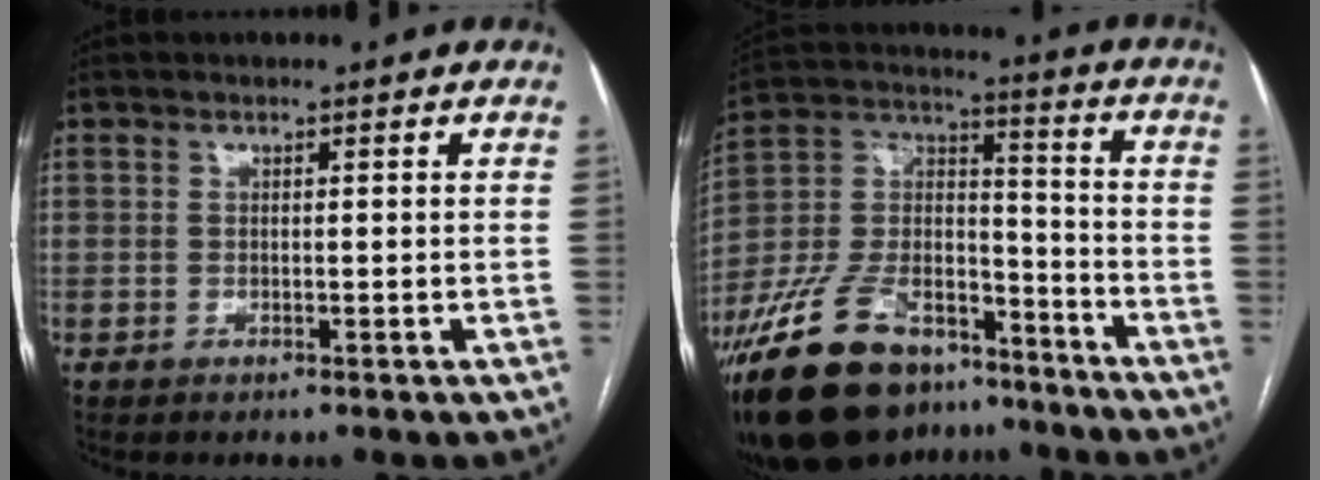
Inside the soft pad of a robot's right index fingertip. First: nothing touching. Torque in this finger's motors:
{"motor_torque": [0.38, -0.28, -0.28, -0.21]}